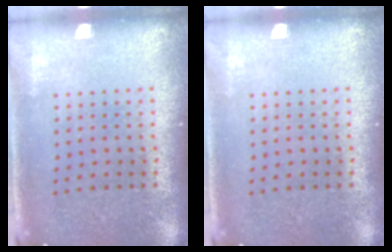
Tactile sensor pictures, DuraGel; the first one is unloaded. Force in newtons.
{"total": 0.0}